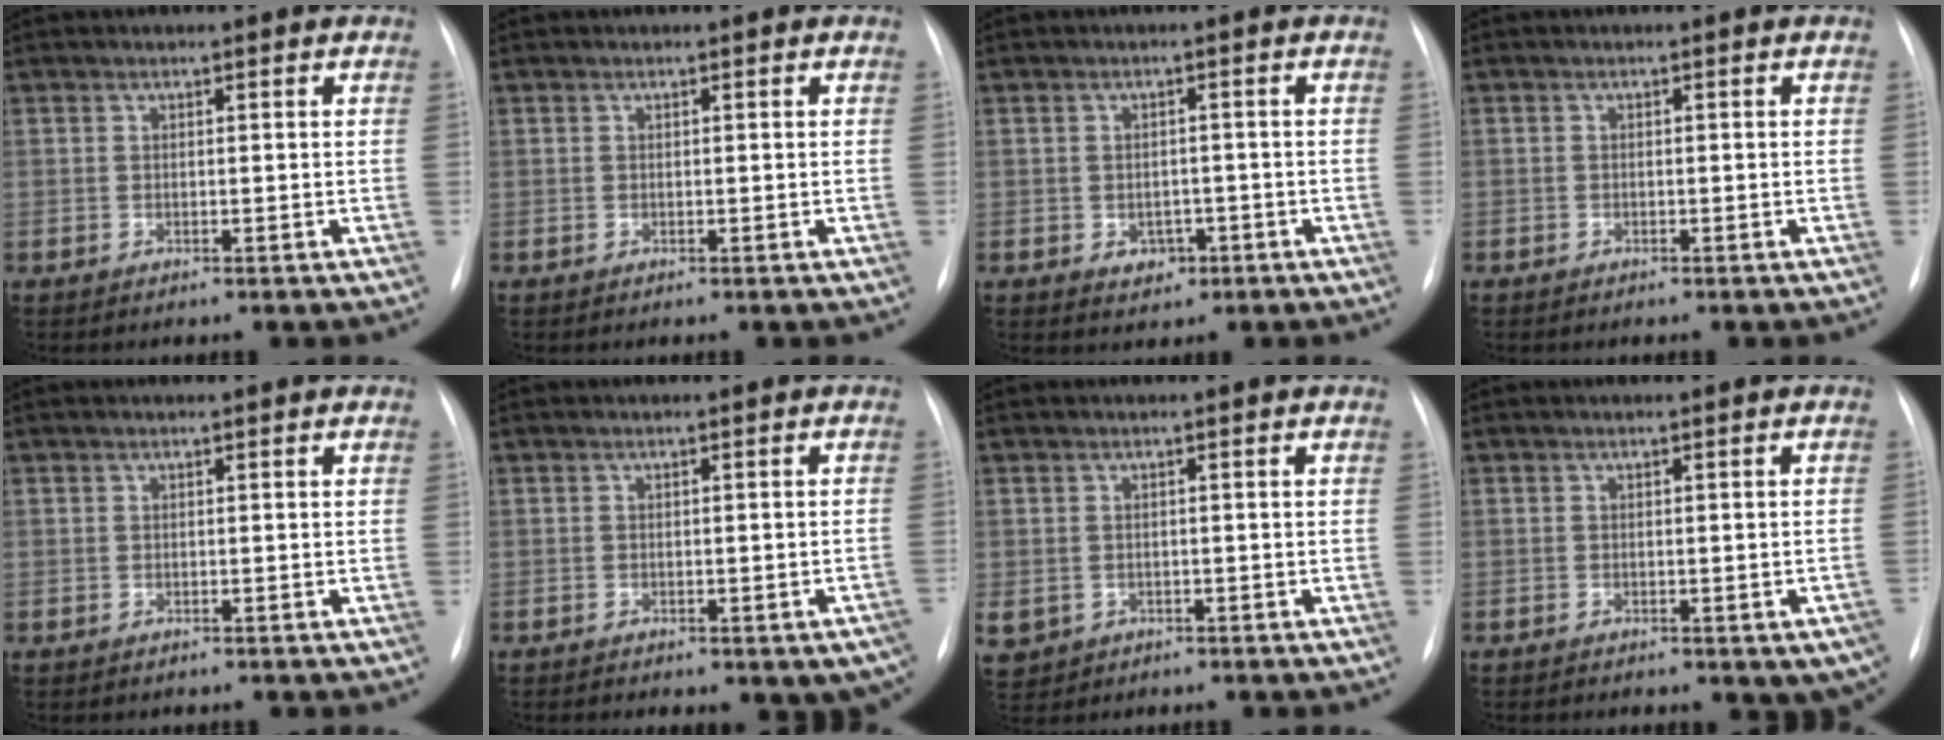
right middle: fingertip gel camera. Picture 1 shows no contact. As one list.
[{"total": 0.0}, {"total": 2.9, "force": [-1.2, 2.2, 1.4], "torque": [-0.018, 0.005, -0.004]}, {"total": 0.6, "force": [-0.5, 0.3, 0.2], "torque": [-0.010, 0.001, -0.010]}, {"total": 0.0}, {"total": 7.7, "force": [-5.0, 2.9, 5.1], "torque": [-0.048, 0.012, -0.060]}, {"total": 6.6, "force": [-2.6, 5.7, 2.1], "torque": [-0.070, -0.003, -0.030]}, {"total": 6.0, "force": [-3.5, 2.2, 4.4], "torque": [-0.036, 0.005, -0.042]}]